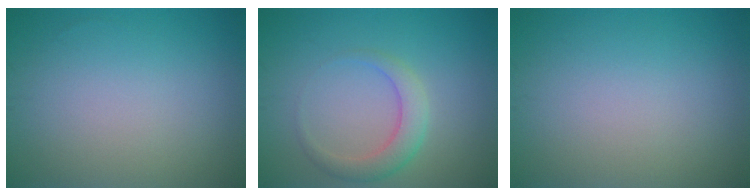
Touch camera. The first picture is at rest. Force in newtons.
{"total": 2.9, "press": 2.9, "slide": 0.1}
{"total": 0.0}